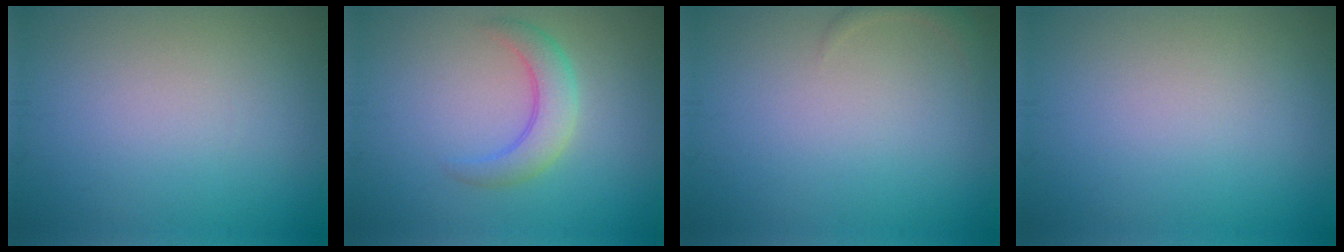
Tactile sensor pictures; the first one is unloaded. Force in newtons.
{"total": 3.1, "press": 3.1, "slide": 0.2}
{"total": 1.0, "press": 1.0, "slide": 0.1}
{"total": 0.0}